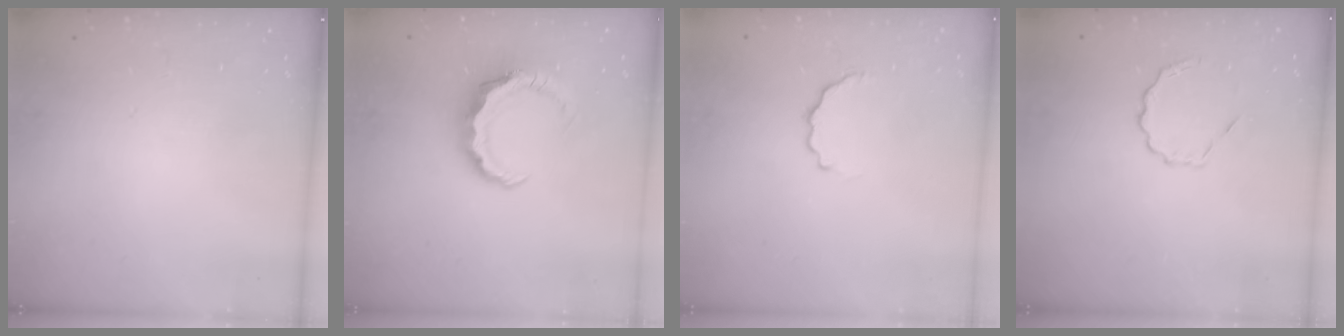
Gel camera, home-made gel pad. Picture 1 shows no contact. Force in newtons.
{"total": 7.1, "press": 7.1, "slide": 0.7}
{"total": 5.0, "press": 4.8, "slide": 1.3}
{"total": 3.8, "press": 3.6, "slide": 1.1}